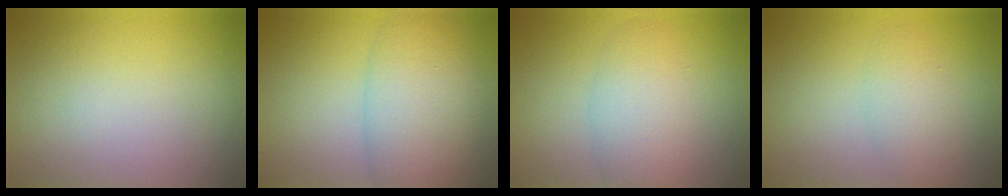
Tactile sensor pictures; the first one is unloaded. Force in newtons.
{"total": 7.7, "press": 7.7, "slide": 0.3}
{"total": 4.4, "press": 4.4, "slide": 0.2}
{"total": 2.7, "press": 2.7, "slide": 0.0}